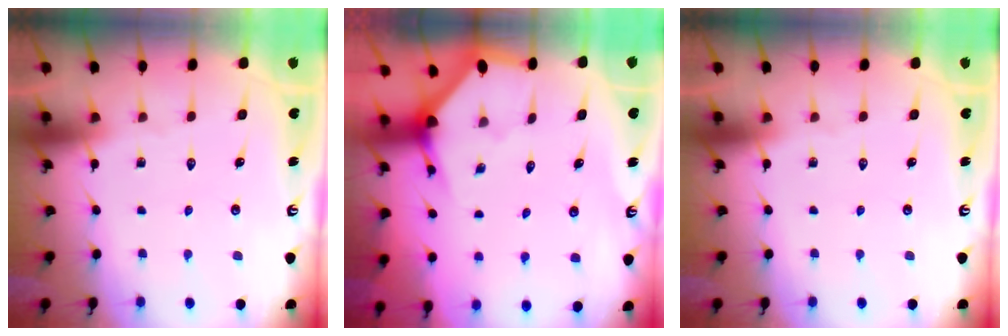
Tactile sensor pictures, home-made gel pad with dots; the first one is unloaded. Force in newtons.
{"total": 2.9, "press": 2.9, "slide": 0.2}
{"total": 0.0}